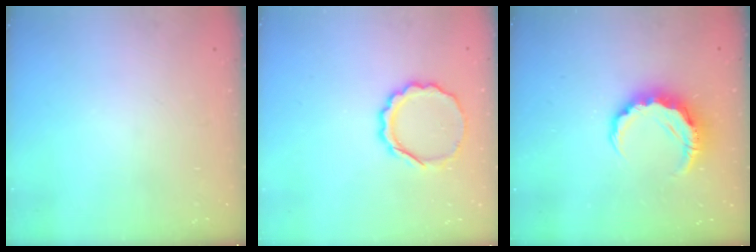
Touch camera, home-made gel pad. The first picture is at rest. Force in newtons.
{"total": 9.1, "press": 9.0, "slide": 1.7}
{"total": 8.0, "press": 7.9, "slide": 1.3}